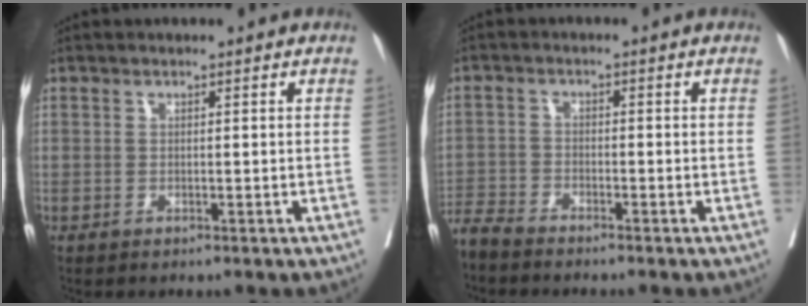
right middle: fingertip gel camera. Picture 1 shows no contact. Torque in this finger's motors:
{"motor_torque": [0.71, -1.43, -0.09, -0.01]}